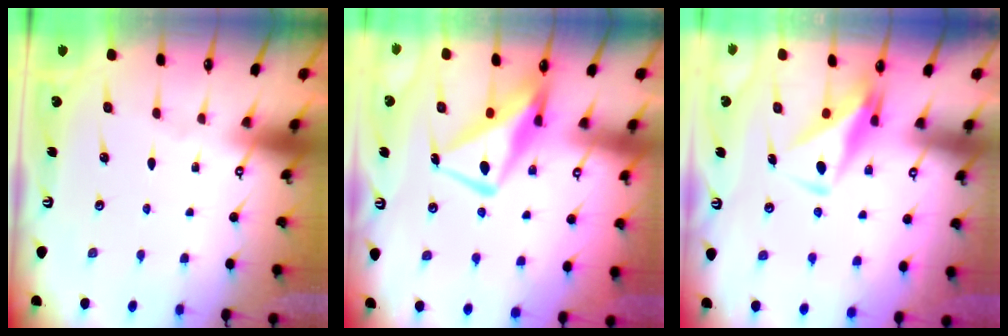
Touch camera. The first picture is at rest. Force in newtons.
{"total": 11.9, "press": 11.9, "slide": 1.1}
{"total": 9.9, "press": 9.9, "slide": 0.6}